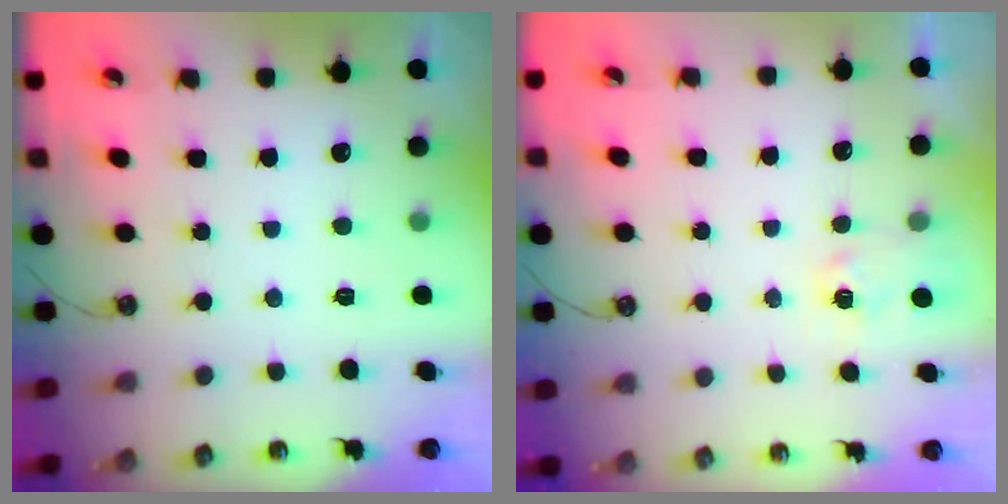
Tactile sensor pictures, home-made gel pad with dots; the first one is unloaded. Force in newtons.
{"total": 2.6, "press": 2.6, "slide": 0.4}